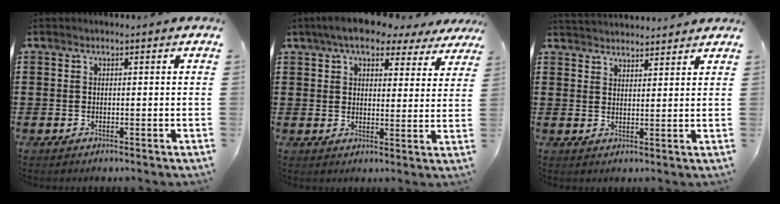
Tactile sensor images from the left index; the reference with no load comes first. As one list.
[{"total": 7.0, "force": [5.8, 2.2, 3.2], "torque": [-0.069, -0.009, 0.102]}, {"total": 2.6, "force": [2.6, -0.1, -0.4], "torque": [0.000, -0.007, 0.050]}]